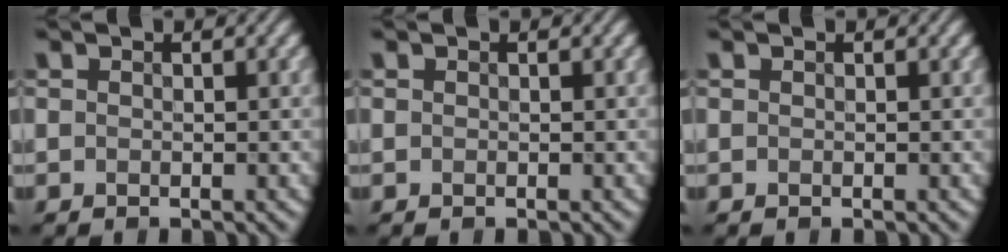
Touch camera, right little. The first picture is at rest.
{"total": 0.0}
{"total": 0.0}